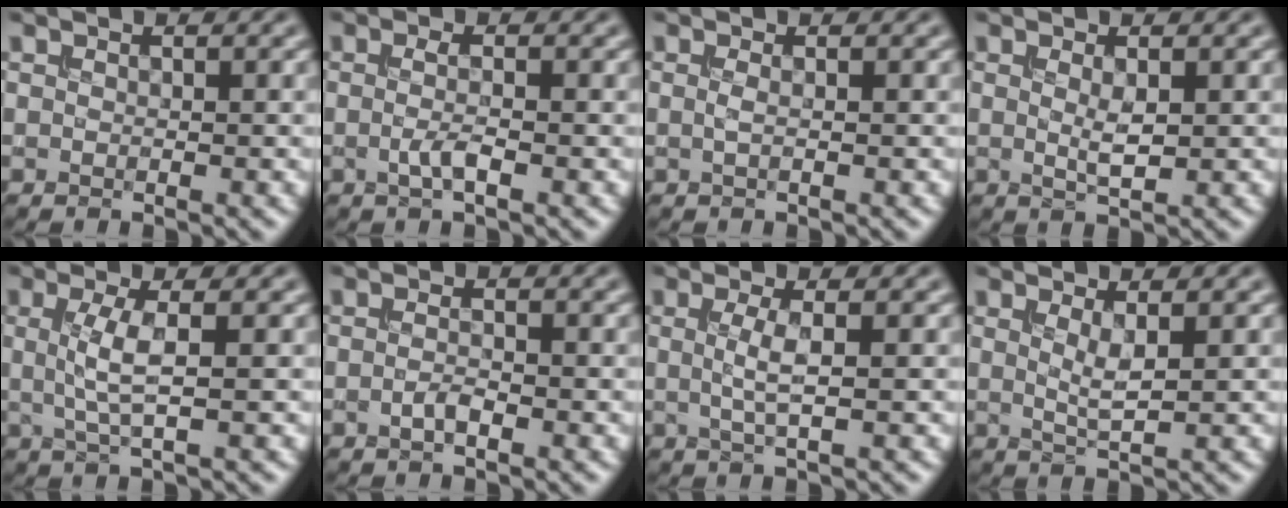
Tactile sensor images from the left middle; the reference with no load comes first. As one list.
[{"total": 1.6, "force": [-0.4, 0.2, 1.6], "torque": [-0.036, 0.000, -0.009]}, {"total": 0.6, "force": [-0.1, 0.0, 0.6], "torque": [-0.017, 0.001, -0.001]}, {"total": 1.5, "force": [0.2, 0.2, 1.5], "torque": [-0.029, -0.004, 0.008]}, {"total": 2.9, "force": [0.2, 0.5, 2.8], "torque": [-0.063, 0.000, 0.004]}, {"total": 1.1, "force": [-0.6, 0.1, 0.9], "torque": [-0.021, 0.000, -0.013]}, {"total": 2.1, "force": [0.0, 0.3, 2.1], "torque": [-0.044, 0.000, 0.000]}, {"total": 1.8, "force": [0.6, 0.2, 1.7], "torque": [-0.032, -0.006, 0.012]}]